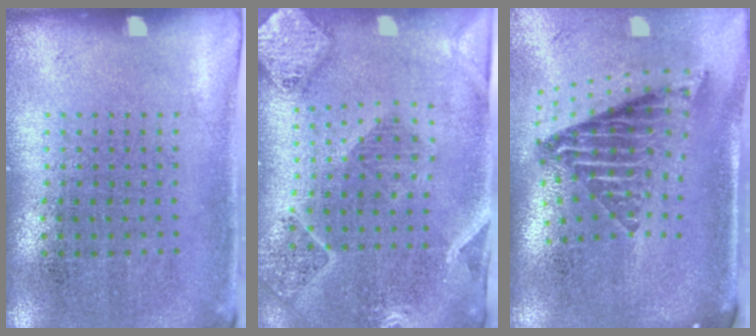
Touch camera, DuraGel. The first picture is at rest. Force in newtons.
{"total": 2.7, "press": 2.4, "slide": 1.2}
{"total": 2.7, "press": 1.7, "slide": 2.1}